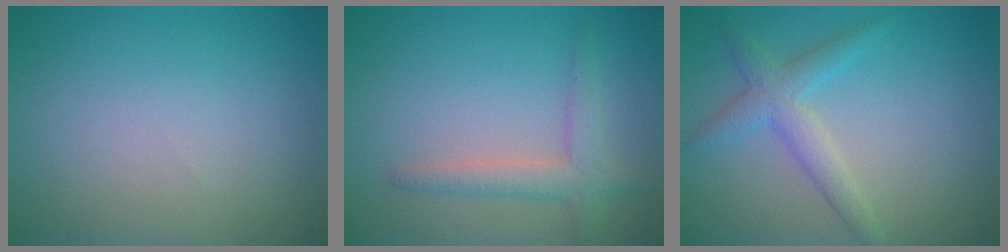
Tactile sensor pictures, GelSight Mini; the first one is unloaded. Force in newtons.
{"total": 2.7, "press": 2.7, "slide": 0.2}
{"total": 3.0, "press": 3.0, "slide": 0.1}